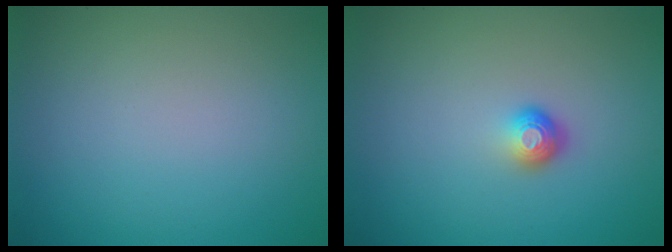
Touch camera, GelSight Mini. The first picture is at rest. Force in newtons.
{"total": 1.6, "press": 1.1, "slide": 1.2}